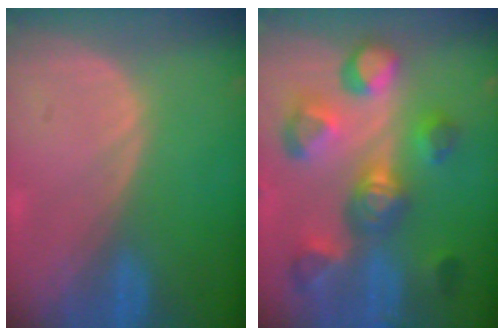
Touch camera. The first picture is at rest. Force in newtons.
{"total": 11.0, "press": 10.0, "slide": 4.6}